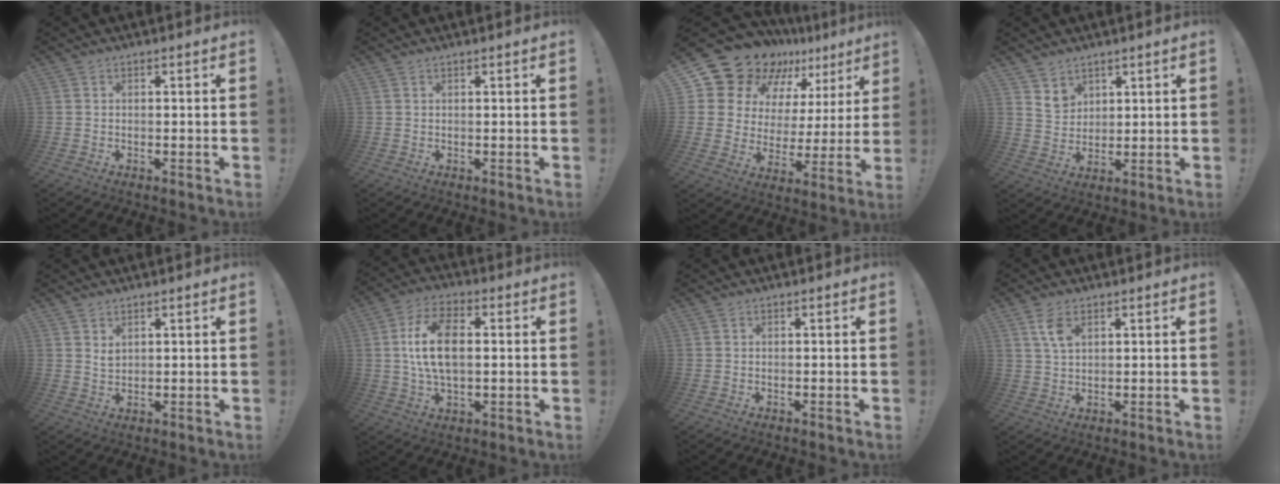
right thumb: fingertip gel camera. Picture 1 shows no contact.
{"total": 0.7, "force": [0.6, -0.1, 0.3], "torque": [-0.002, -0.003, 0.010]}
{"total": 17.9, "force": [14.8, 8.8, 4.9], "torque": [-0.104, -0.113, 0.289]}
{"total": 6.0, "force": [4.4, 4.0, 0.9], "torque": [-0.010, -0.034, 0.084]}
{"total": 2.3, "force": [1.6, 1.2, 1.1], "torque": [-0.011, -0.011, 0.028]}
{"total": 13.3, "force": [1.5, 7.6, 10.8], "torque": [-0.196, 0.005, 0.026]}
{"total": 0.0}
{"total": 5.1, "force": [2.6, 2.4, 3.6], "torque": [-0.066, -0.009, 0.047]}